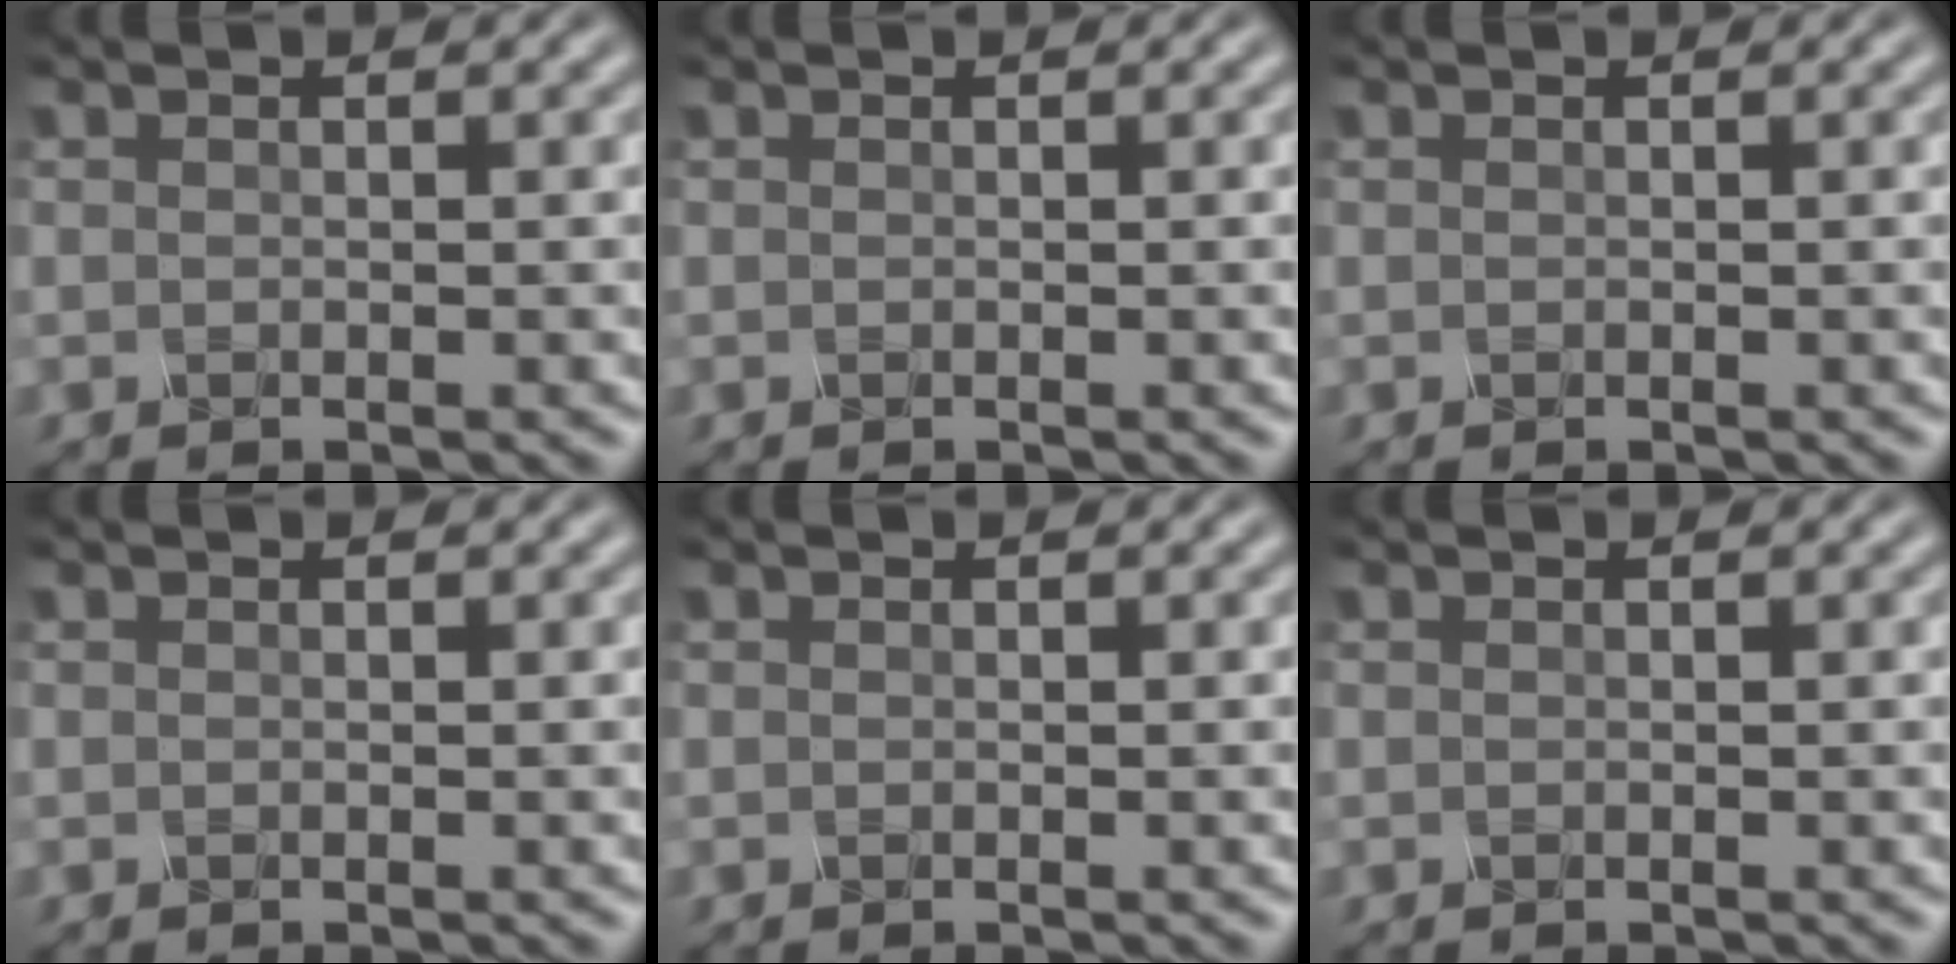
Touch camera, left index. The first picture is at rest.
{"total": 0.0}
{"total": 0.0}
{"total": 0.0}
{"total": 0.0}
{"total": 0.0}